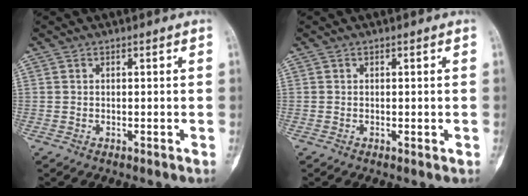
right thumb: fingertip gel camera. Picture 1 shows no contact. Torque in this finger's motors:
{"motor_torque": [-0.02, 0.03, -0.10, -0.04, -0.08]}